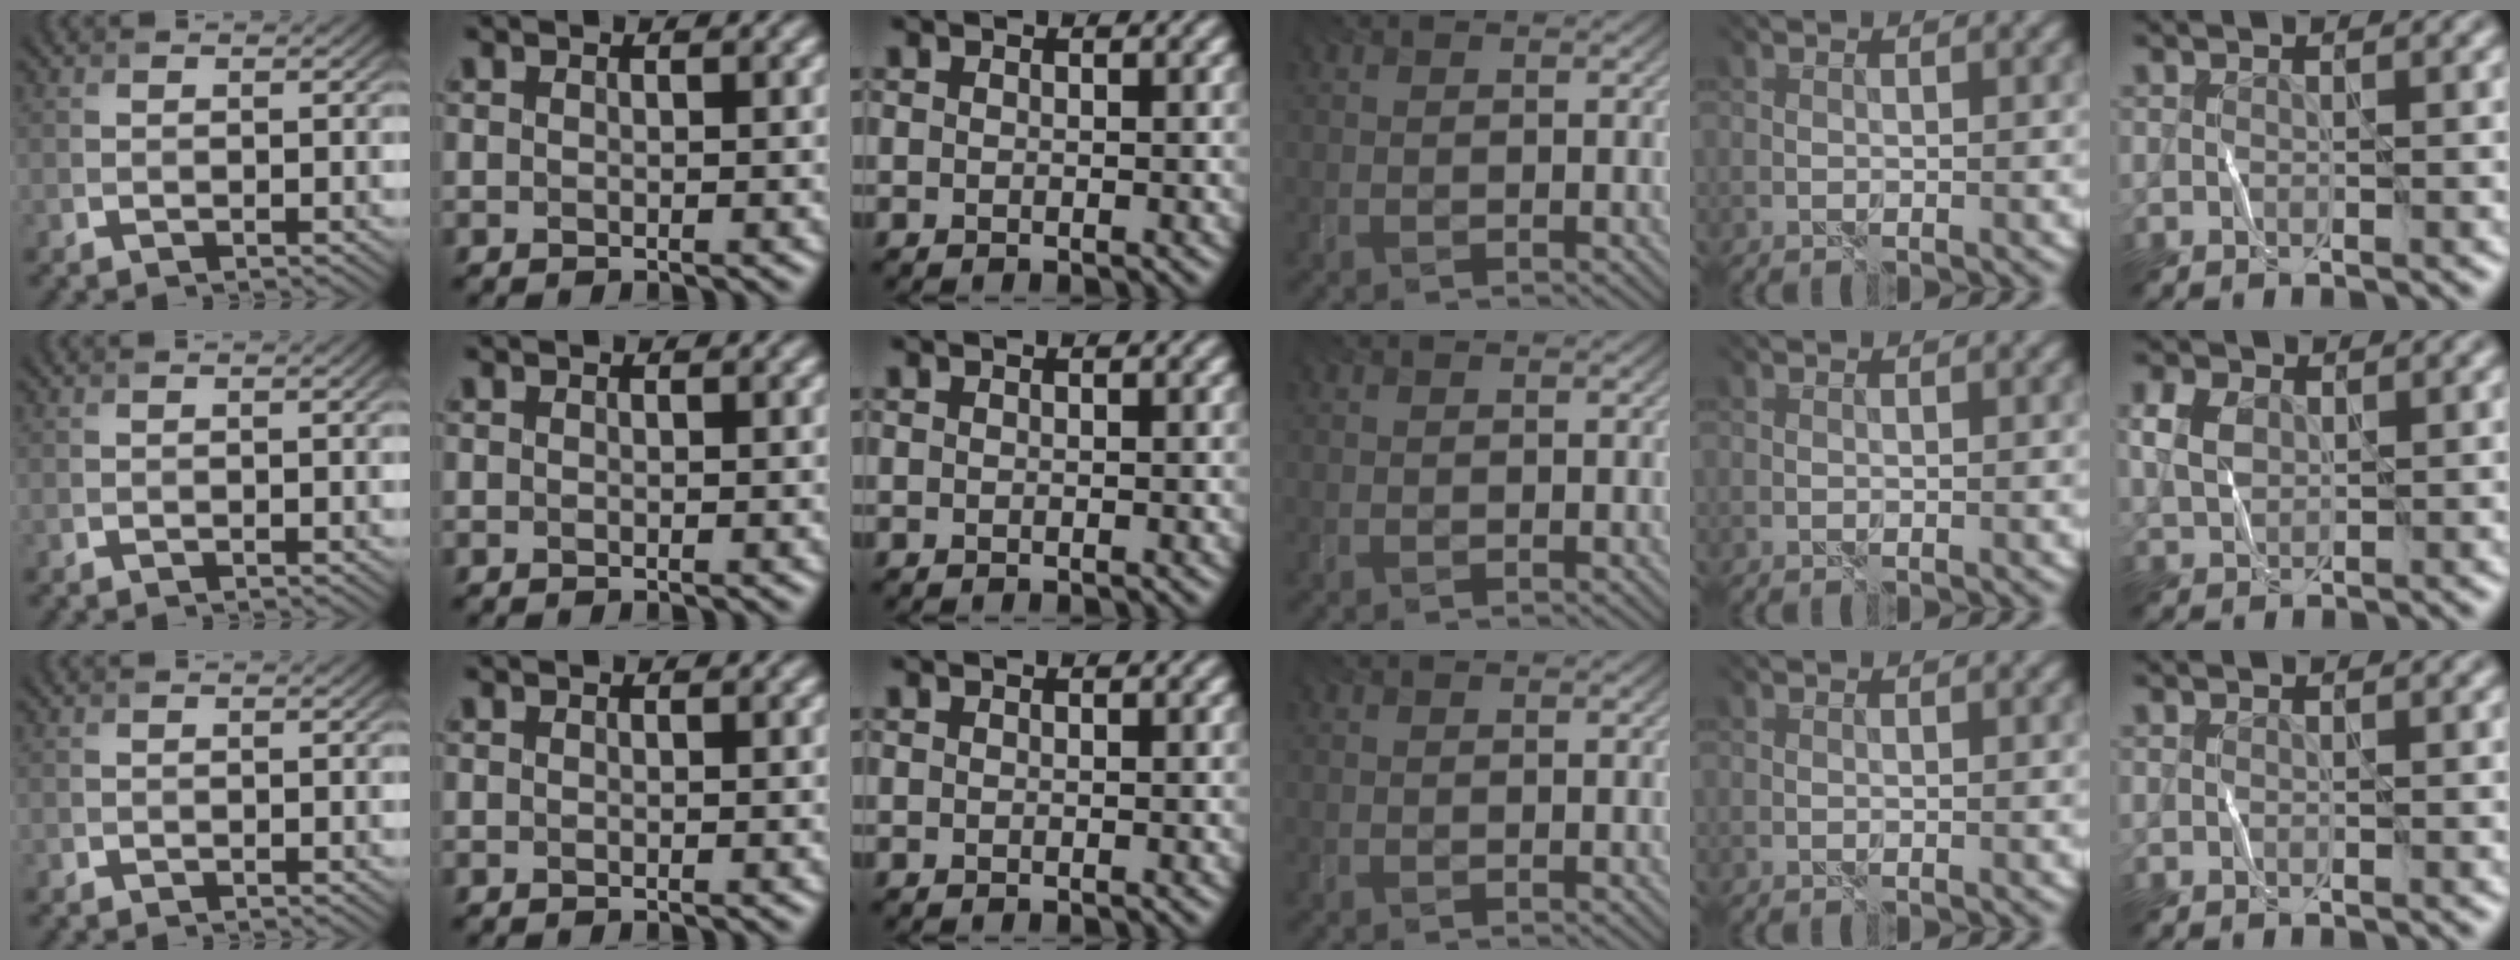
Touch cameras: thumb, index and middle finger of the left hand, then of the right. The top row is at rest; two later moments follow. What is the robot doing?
{"motion": "fold", "object": "bandana"}